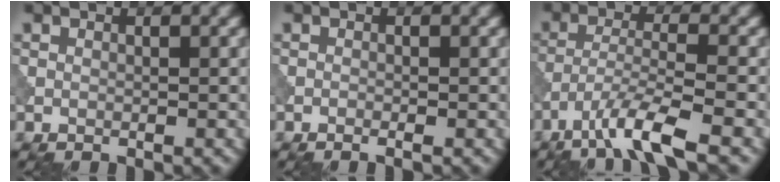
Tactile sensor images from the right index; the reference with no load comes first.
{"total": 0.5, "force": [-0.4, 0.0, 0.4], "torque": [-0.007, -0.002, -0.008]}
{"total": 5.7, "force": [-3.9, 0.8, 4.1], "torque": [-0.073, -0.001, -0.081]}